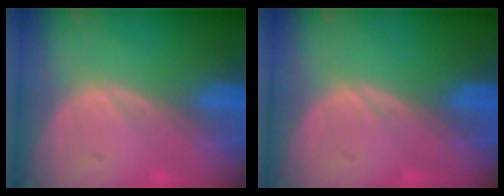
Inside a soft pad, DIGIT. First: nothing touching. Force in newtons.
{"total": 0.0}